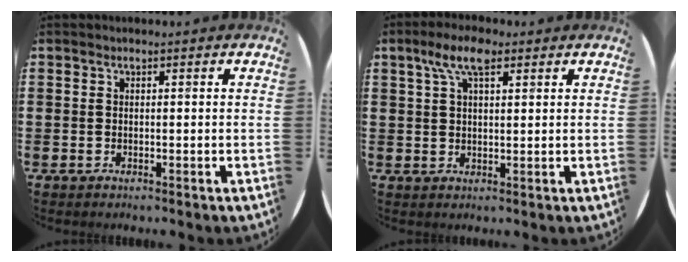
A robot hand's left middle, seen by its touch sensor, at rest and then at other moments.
{"total": 5.8, "force": [3.5, 2.2, 4.0], "torque": [-0.080, 0.006, 0.059]}